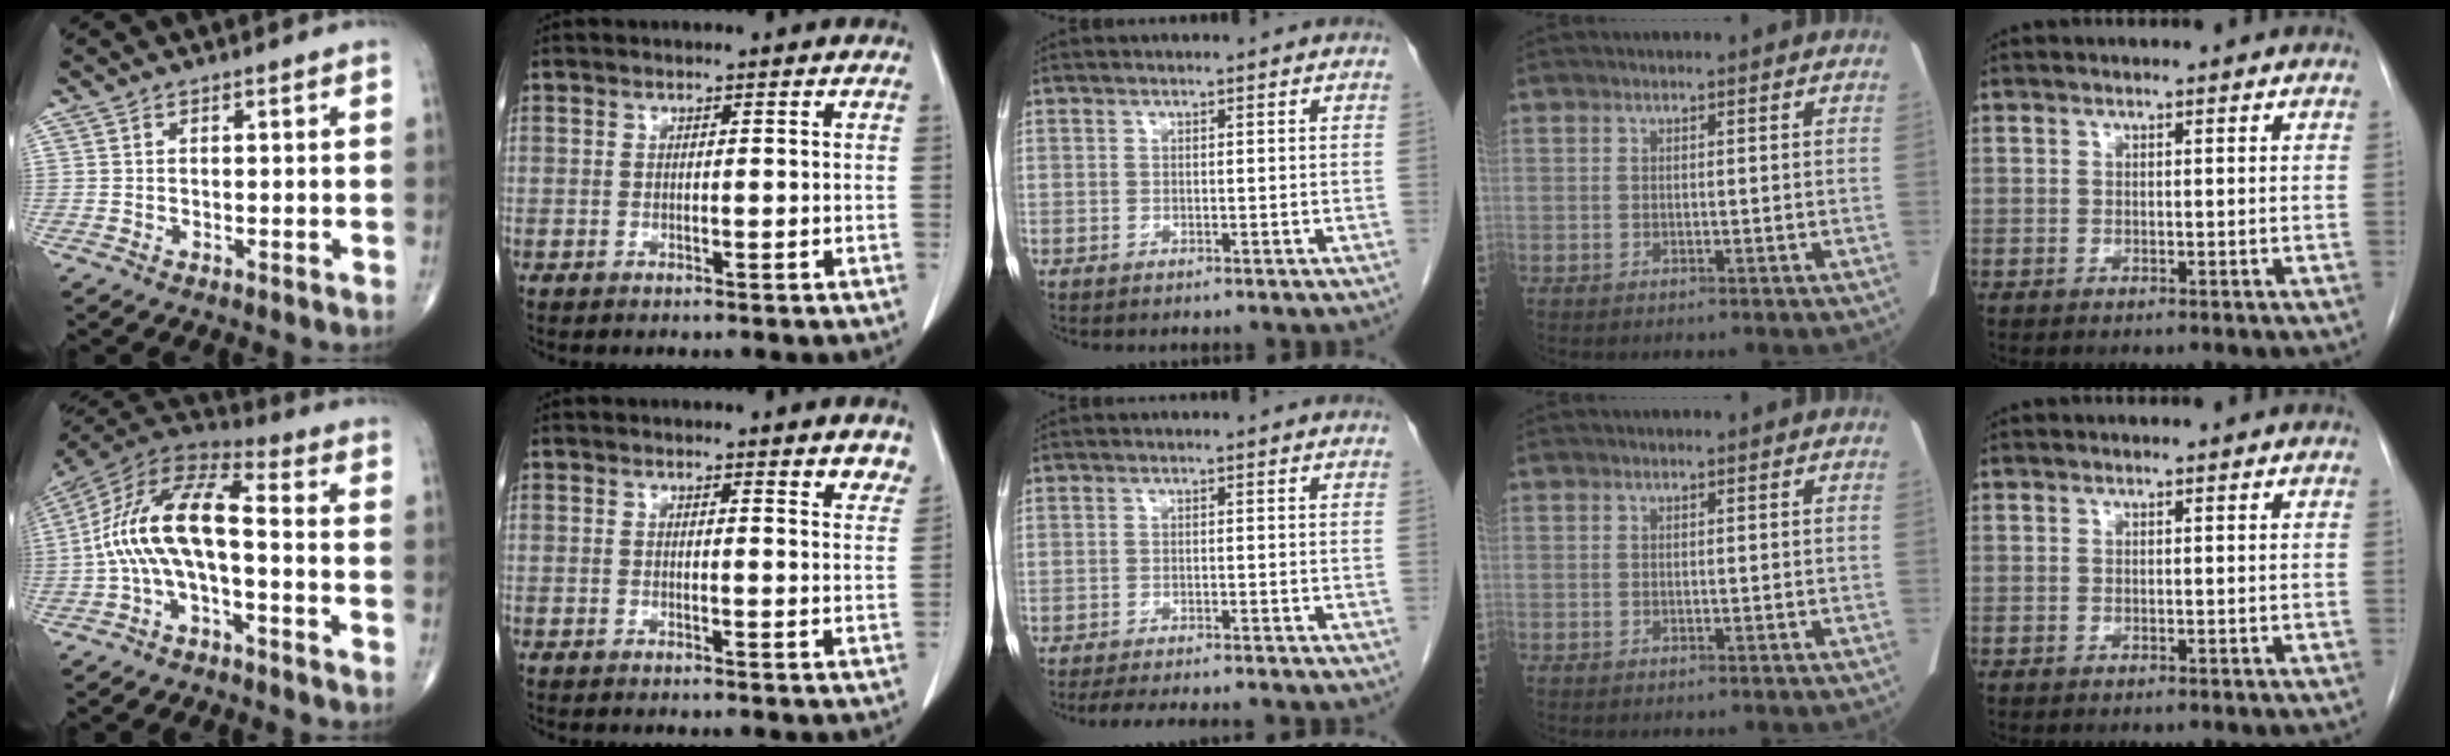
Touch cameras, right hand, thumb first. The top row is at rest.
{"thumb": {"total": 14.5, "force": [-2.5, 5.6, 13.1], "torque": [-0.258, 0.065, -0.058]}, "index": {"total": 4.2, "force": [3.9, 0.9, 1.5], "torque": [-0.006, -0.018, 0.027]}, "middle": {"total": 10.4, "force": [-9.0, 1.7, 4.9], "torque": [-0.061, -0.010, -0.116]}}